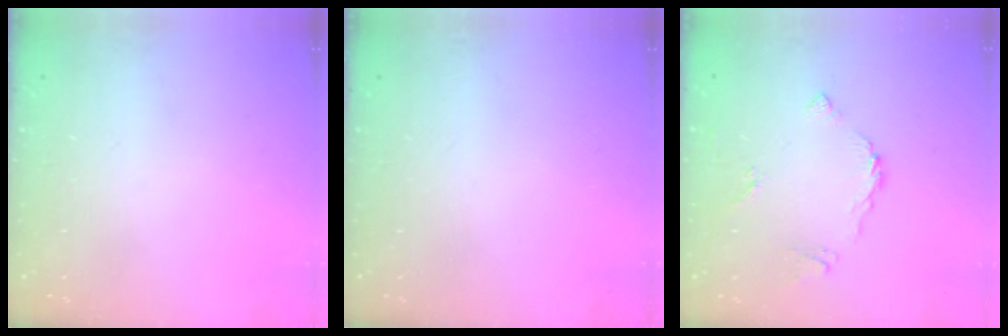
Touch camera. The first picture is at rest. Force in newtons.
{"total": 0.0}
{"total": 5.1, "press": 5.0, "slide": 0.2}